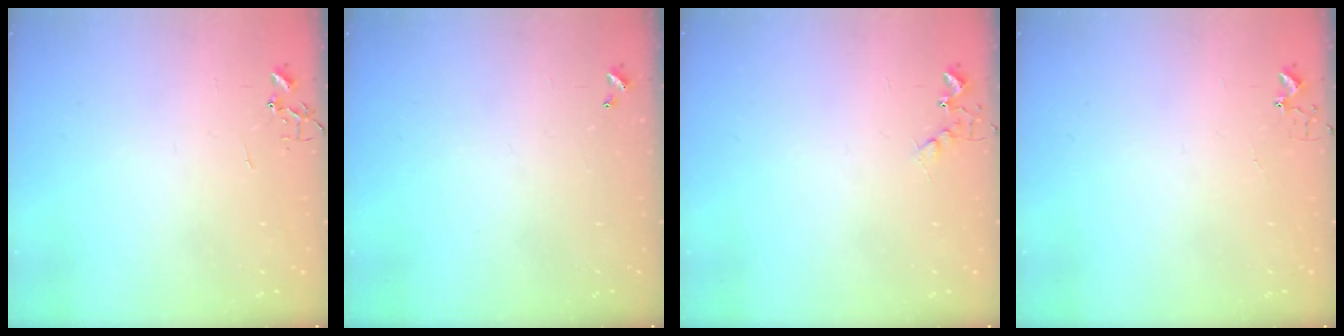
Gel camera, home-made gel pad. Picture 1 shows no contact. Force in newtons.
{"total": 0.0}
{"total": 4.8, "press": 4.7, "slide": 0.8}
{"total": 3.7, "press": 3.6, "slide": 0.5}